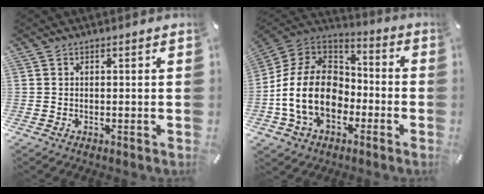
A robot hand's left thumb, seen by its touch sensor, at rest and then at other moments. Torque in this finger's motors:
{"motor_torque": [0.92, 3.15, 1.64, 1.13, 0.83]}